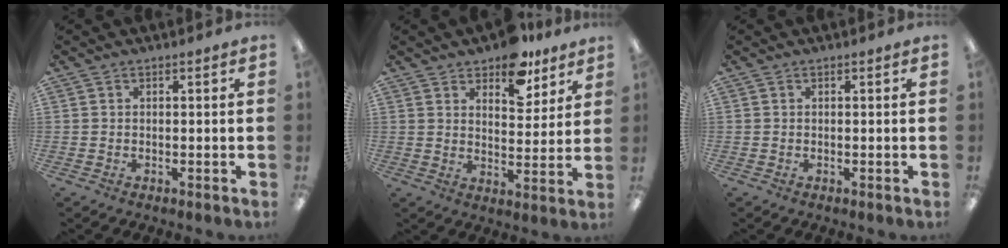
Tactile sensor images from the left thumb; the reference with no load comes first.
{"total": 10.5, "force": [8.0, 5.2, 4.3], "torque": [-0.048, -0.048, 0.142]}
{"total": 0.0}